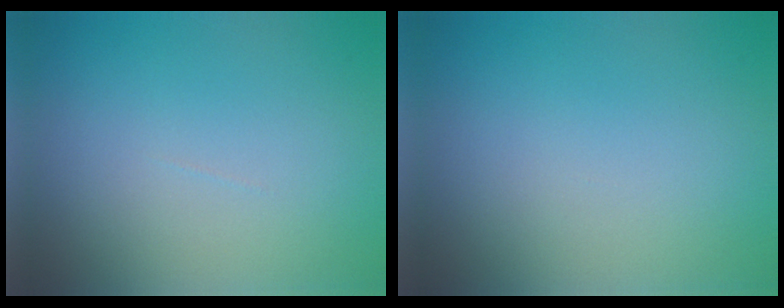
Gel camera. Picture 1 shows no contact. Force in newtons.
{"total": 0.0}